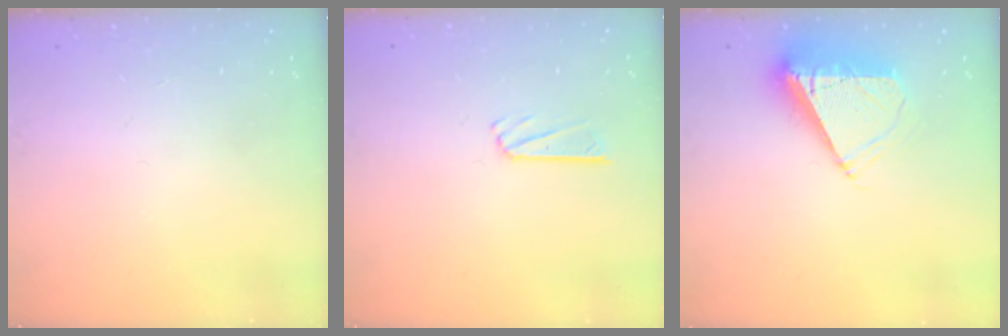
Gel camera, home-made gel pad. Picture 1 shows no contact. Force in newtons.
{"total": 5.9, "press": 5.9, "slide": 0.4}
{"total": 9.6, "press": 9.6, "slide": 1.0}